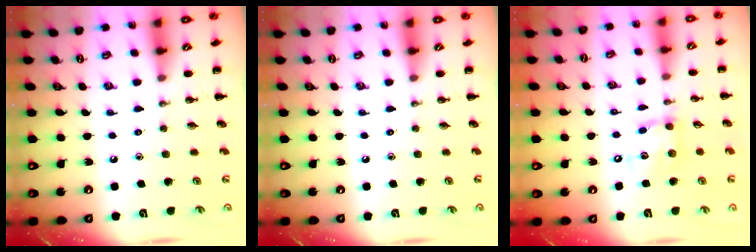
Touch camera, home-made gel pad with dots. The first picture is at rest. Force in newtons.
{"total": 0.0}
{"total": 10.3, "press": 10.3, "slide": 1.3}